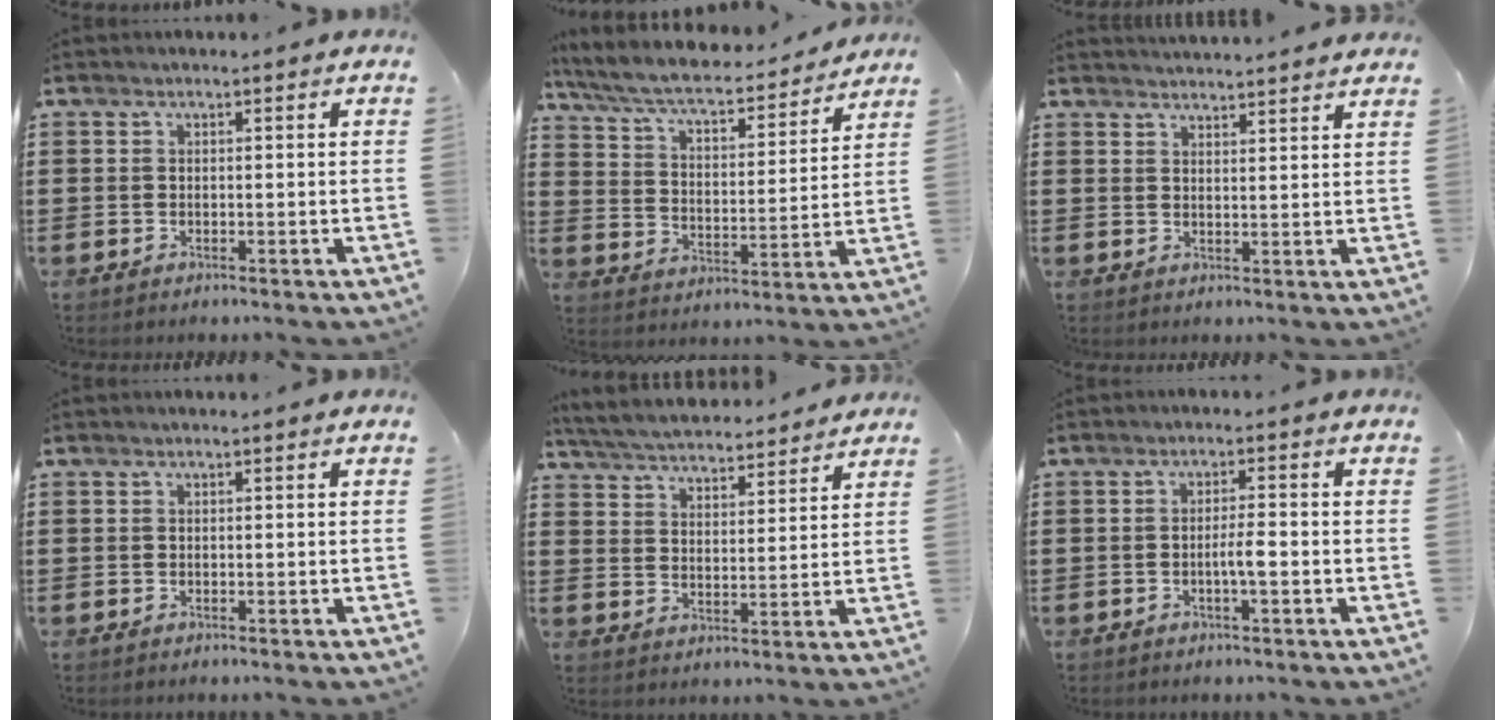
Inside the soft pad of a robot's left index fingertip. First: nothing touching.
{"total": 7.1, "force": [6.2, 0.9, 3.3], "torque": [-0.091, -0.038, 0.103]}
{"total": 2.7, "force": [2.6, -0.4, -0.2], "torque": [-0.005, -0.012, 0.050]}
{"total": 0.0}
{"total": 4.6, "force": [4.6, 0.2, 0.6], "torque": [-0.034, -0.029, 0.078]}
{"total": 3.1, "force": [-0.9, 0.5, 2.9], "torque": [-0.053, 0.003, -0.017]}